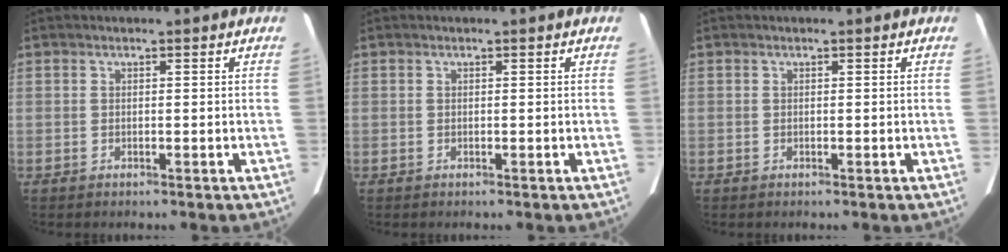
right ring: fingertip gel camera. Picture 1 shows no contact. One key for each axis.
{"total": 0.0}
{"total": 0.0}